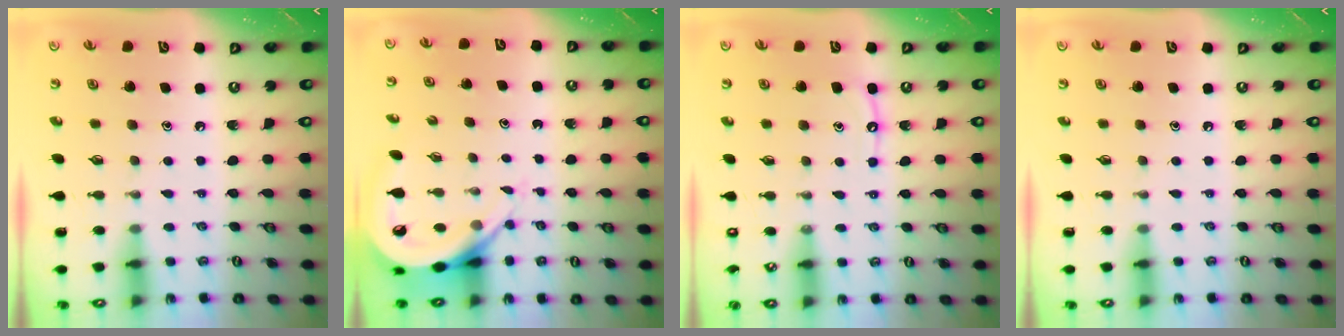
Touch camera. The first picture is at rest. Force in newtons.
{"total": 6.3, "press": 6.3, "slide": 0.6}
{"total": 5.1, "press": 5.1, "slide": 0.6}
{"total": 0.0}